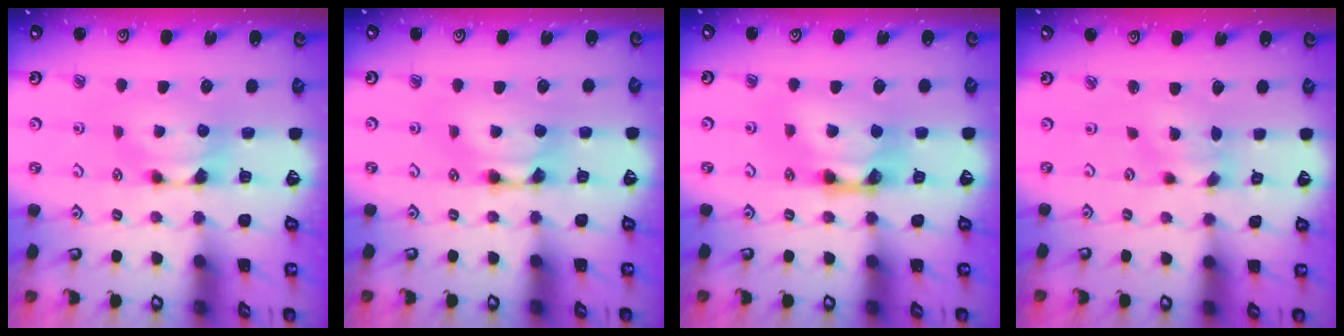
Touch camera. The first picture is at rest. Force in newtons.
{"total": 1.9, "press": 1.9, "slide": 0.1}
{"total": 5.5, "press": 5.5, "slide": 0.4}
{"total": 1.2, "press": 0.3, "slide": 1.2}